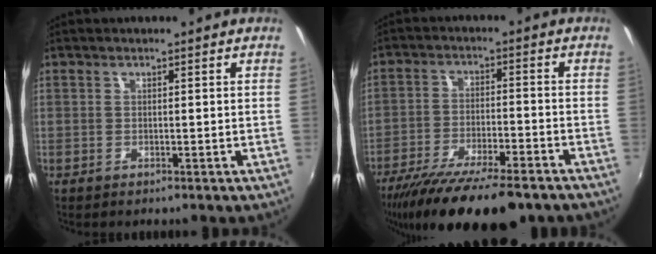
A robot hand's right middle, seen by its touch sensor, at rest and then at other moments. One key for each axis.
{"total": 18.6, "fx": -14.5, "fy": 4.2, "fz": 10.9, "tx": -0.209, "ty": -0.046, "tz": -0.229}